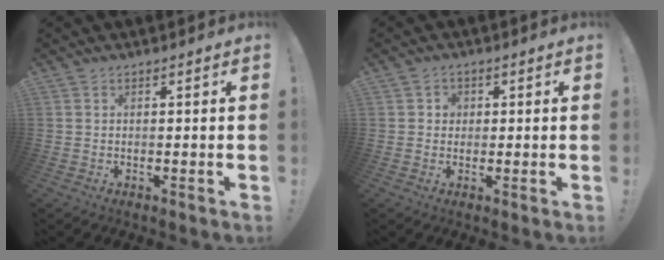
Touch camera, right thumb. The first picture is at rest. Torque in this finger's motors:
{"motor_torque": [0.02, 0.16, 0.25, -0.12, -0.01]}